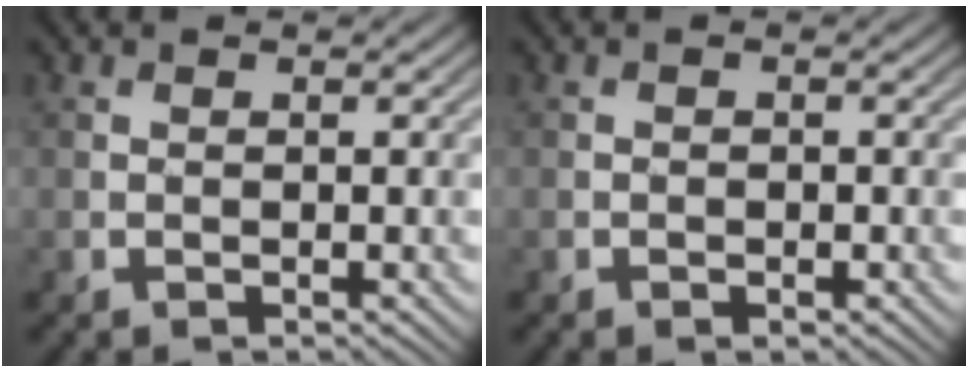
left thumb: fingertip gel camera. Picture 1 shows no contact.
{"total": 0.7, "force": [-0.4, 0.4, 0.4], "torque": [-0.002, -0.002, -0.005]}